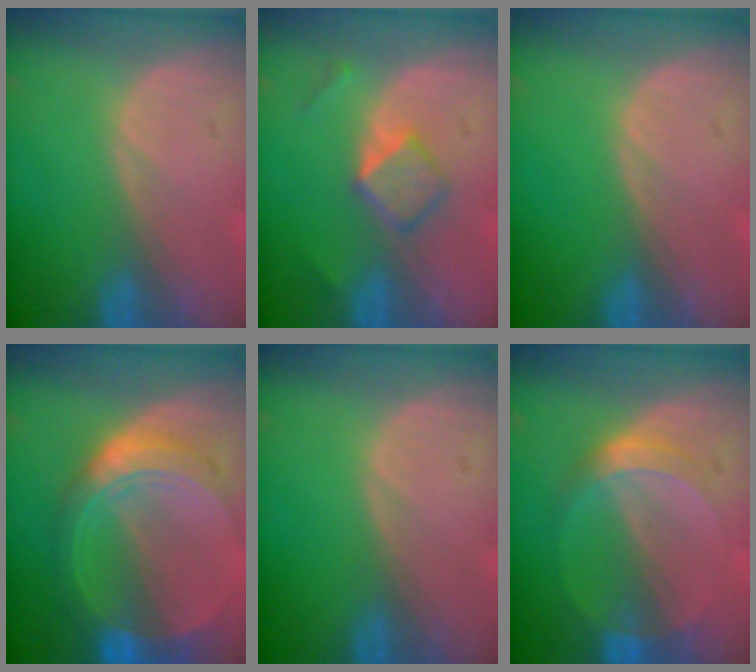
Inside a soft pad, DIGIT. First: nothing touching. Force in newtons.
{"total": 4.4, "press": 4.1, "slide": 1.7}
{"total": 0.0}
{"total": 8.8, "press": 8.8, "slide": 0.6}
{"total": 0.0}
{"total": 5.2, "press": 4.8, "slide": 2.0}